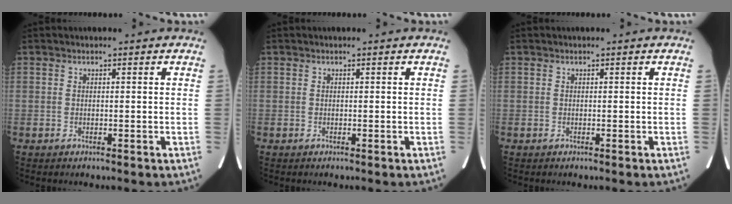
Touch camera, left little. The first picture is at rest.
{"total": 0.0}
{"total": 0.0}